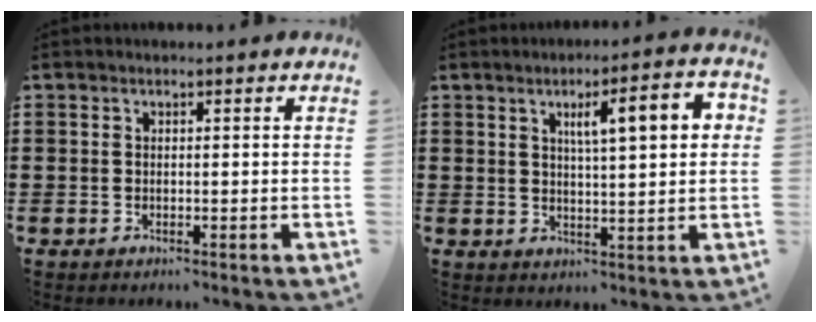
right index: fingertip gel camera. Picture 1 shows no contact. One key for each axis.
{"total": 6.9, "fx": 2.1, "fy": 1.7, "fz": 6.3, "tx": -0.103, "ty": -0.003, "tz": 0.024}